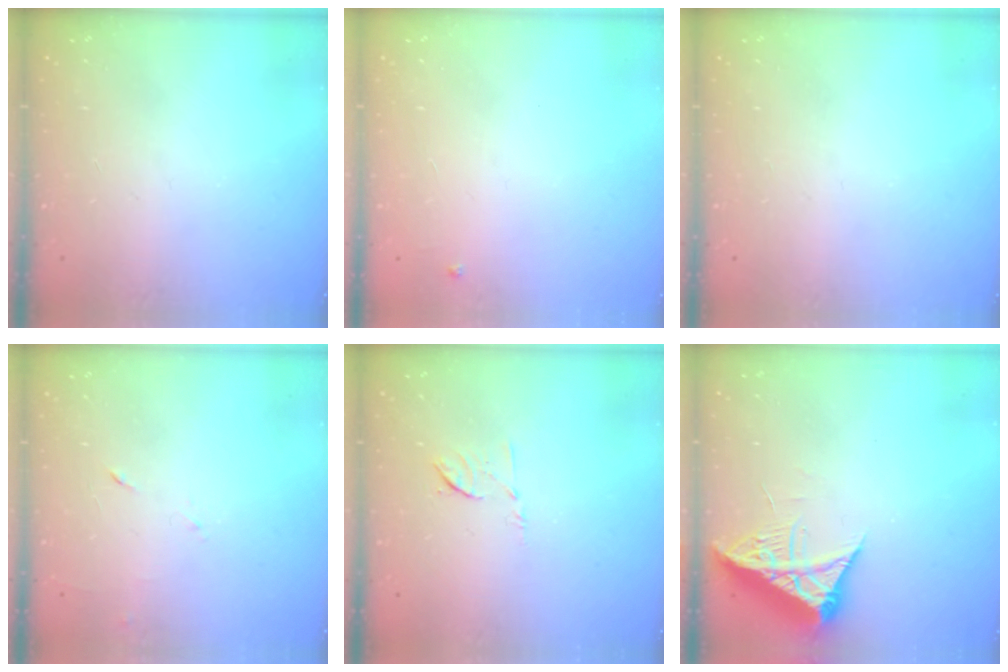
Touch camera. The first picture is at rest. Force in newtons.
{"total": 3.0, "press": 3.0, "slide": 0.5}
{"total": 0.0}
{"total": 3.9, "press": 3.8, "slide": 0.8}
{"total": 6.6, "press": 6.5, "slide": 1.1}
{"total": 8.1, "press": 8.0, "slide": 0.8}